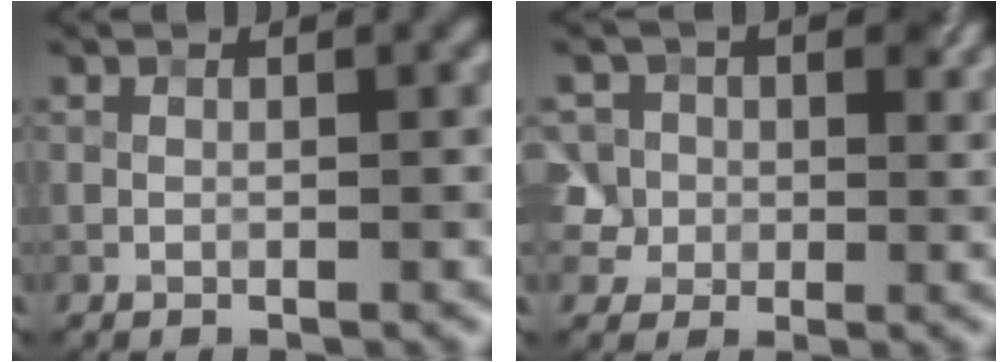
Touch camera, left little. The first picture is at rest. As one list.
[{"total": 7.3, "force": [2.3, 6.3, 2.9], "torque": [-0.050, 0.017, 0.023]}]